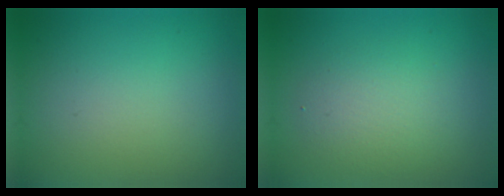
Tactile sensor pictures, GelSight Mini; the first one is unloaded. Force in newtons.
{"total": 2.9, "press": 2.9, "slide": 0.1}